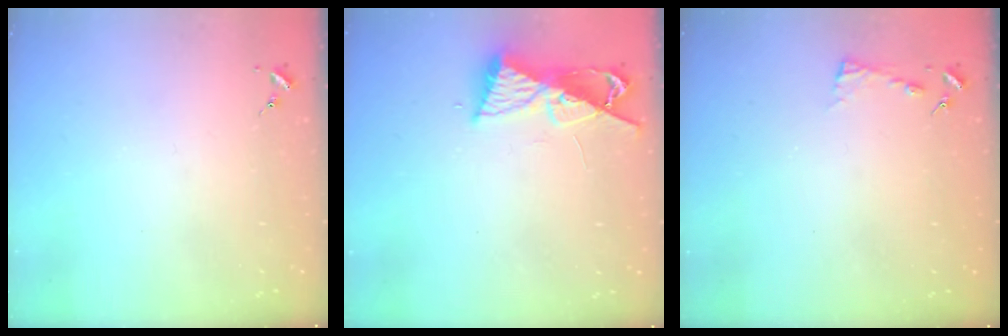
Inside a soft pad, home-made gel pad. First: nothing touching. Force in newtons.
{"total": 8.4, "press": 8.3, "slide": 0.7}
{"total": 2.8, "press": 2.8, "slide": 0.3}